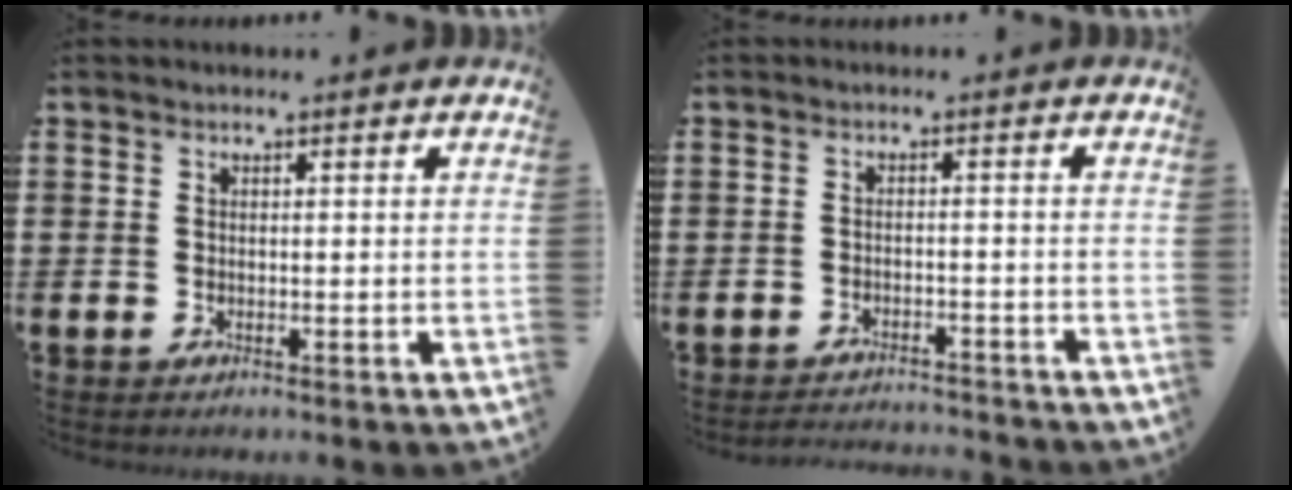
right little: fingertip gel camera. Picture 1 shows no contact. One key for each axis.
{"total": 1.9, "fx": -1.9, "fy": -0.1, "fz": -0.1, "tx": -0.002, "ty": 0.004, "tz": -0.040}